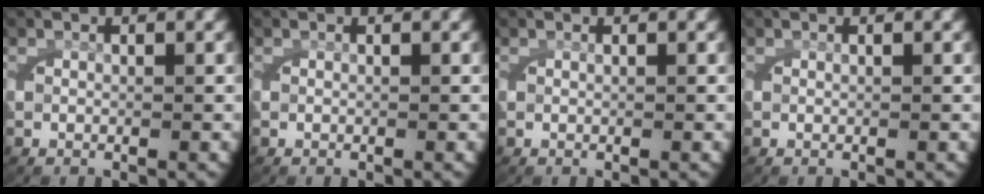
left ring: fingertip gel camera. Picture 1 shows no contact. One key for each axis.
{"total": 0.0}
{"total": 0.0}
{"total": 0.0}